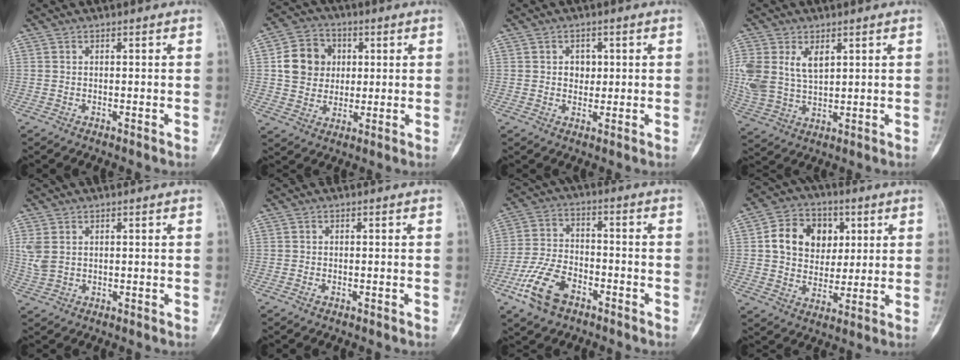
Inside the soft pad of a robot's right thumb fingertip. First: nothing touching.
{"total": 10.8, "force": [1.7, 9.6, 4.8], "torque": [-0.049, 0.003, 0.027]}
{"total": 3.2, "force": [0.6, 2.6, 1.7], "torque": [-0.005, 0.000, 0.008]}
{"total": 11.7, "force": [3.7, 7.3, 8.4], "torque": [-0.182, -0.003, 0.085]}
{"total": 3.7, "force": [1.0, 2.5, 2.5], "torque": [-0.065, 0.002, 0.028]}
{"total": 0.7, "force": [-0.5, 0.4, 0.4], "torque": [-0.013, 0.004, -0.007]}
{"total": 11.5, "force": [-6.3, 6.5, 7.2], "torque": [-0.145, 0.029, -0.120]}
{"total": 13.0, "force": [3.1, 10.4, 7.1], "torque": [-0.078, 0.001, 0.052]}